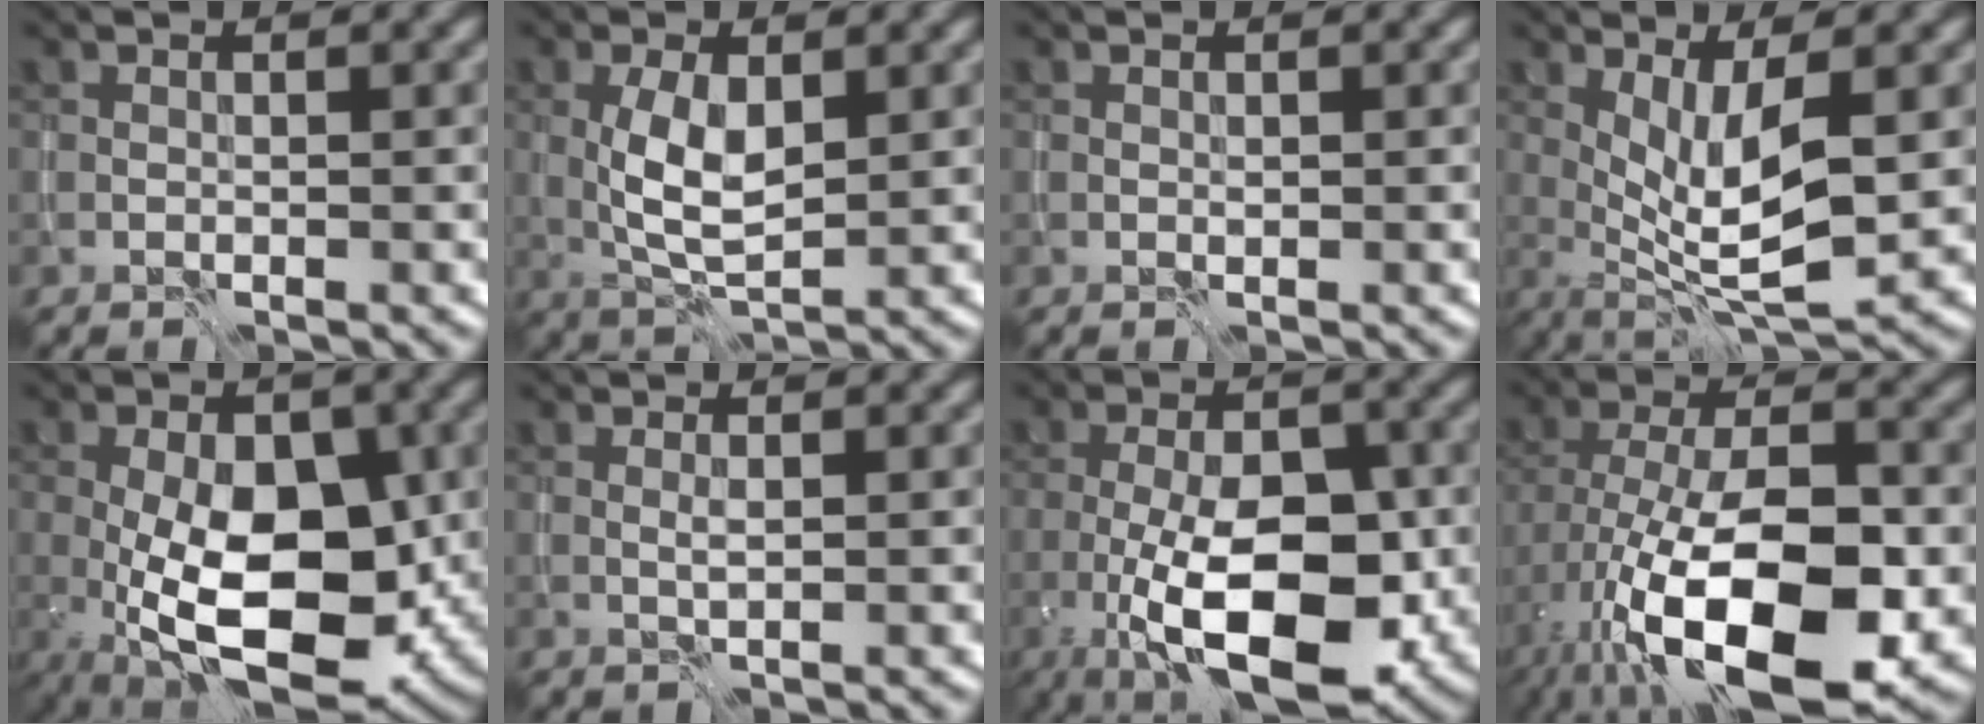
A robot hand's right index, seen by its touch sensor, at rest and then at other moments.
{"total": 4.4, "force": [0.4, 1.9, 3.9], "torque": [-0.083, 0.000, 0.010]}
{"total": 0.0}
{"total": 6.4, "force": [0.4, 1.8, 6.1], "torque": [-0.104, -0.011, 0.013]}
{"total": 11.6, "force": [-2.5, 6.0, 9.6], "torque": [-0.159, -0.009, -0.041]}
{"total": 0.6, "force": [0.1, 0.0, 0.6], "torque": [-0.013, 0.001, 0.001]}
{"total": 10.9, "force": [-3.1, 4.7, 9.4], "torque": [-0.150, -0.002, -0.054]}
{"total": 15.8, "force": [-6.1, 6.8, 12.8], "torque": [-0.217, -0.008, -0.103]}